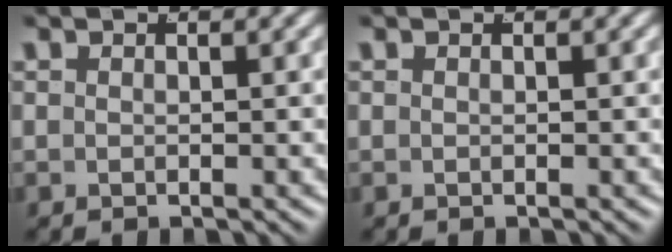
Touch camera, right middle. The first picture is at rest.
{"total": 1.0, "force": [-0.2, -0.9, -0.3], "torque": [0.012, -0.012, 0.006]}